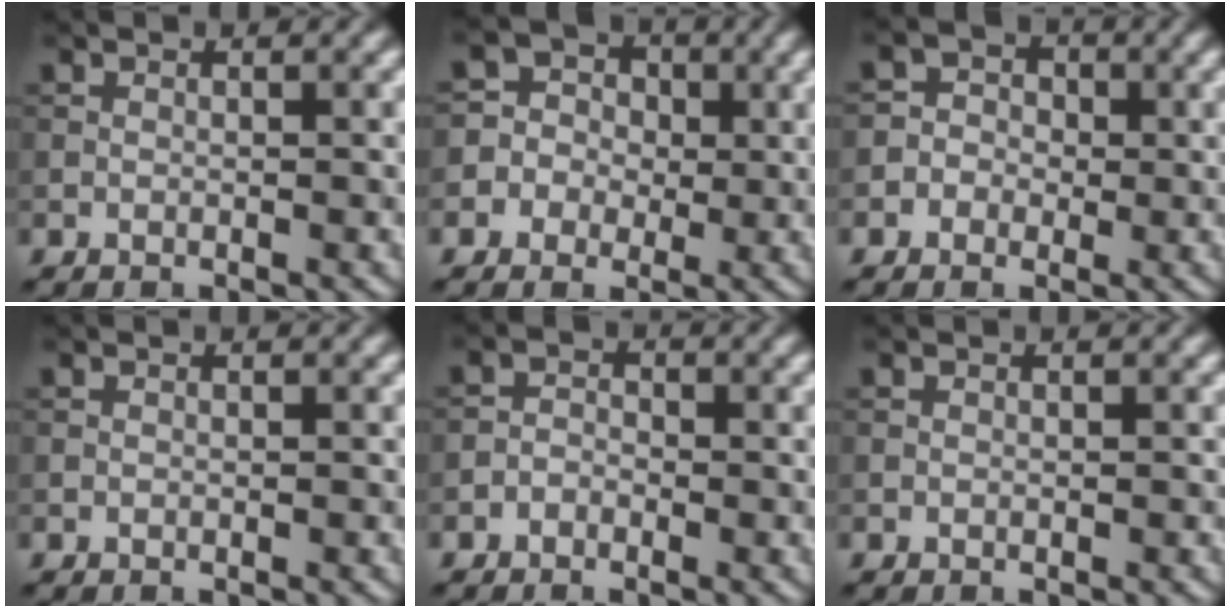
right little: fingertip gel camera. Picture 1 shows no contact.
{"total": 5.1, "force": [-0.5, 4.9, 1.1], "torque": [-0.008, 0.033, -0.041]}
{"total": 2.8, "force": [-0.4, 2.7, 0.8], "torque": [0.007, 0.010, -0.033]}
{"total": 0.0}
{"total": 1.3, "force": [-0.8, 0.9, 0.4], "torque": [-0.005, 0.005, -0.020]}
{"total": 0.0}